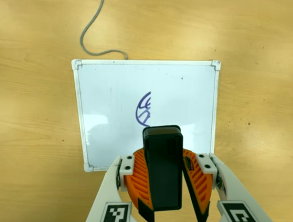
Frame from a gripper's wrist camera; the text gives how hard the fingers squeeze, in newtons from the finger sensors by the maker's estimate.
{"total": 10.5, "left": 10.9, "right": 10.1}